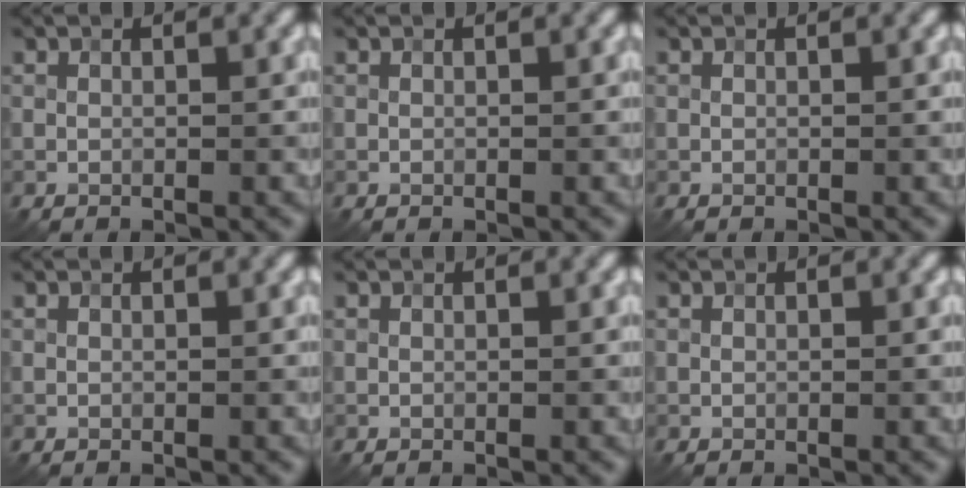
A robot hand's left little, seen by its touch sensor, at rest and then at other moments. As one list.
[{"total": 0.0}, {"total": 0.0}, {"total": 0.0}, {"total": 0.0}, {"total": 0.0}]